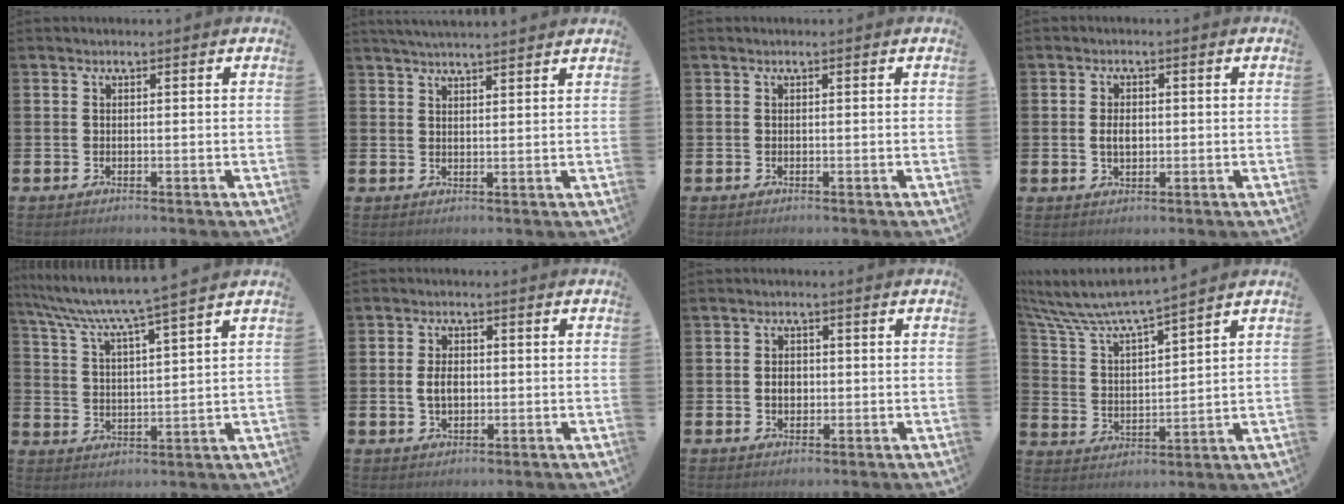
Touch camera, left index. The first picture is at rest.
{"total": 3.4, "force": [3.4, -0.1, 0.5], "torque": [-0.013, -0.011, 0.061]}
{"total": 0.0}
{"total": 2.6, "force": [0.1, 1.7, 2.0], "torque": [-0.017, -0.002, -0.005]}
{"total": 6.6, "force": [6.1, -0.7, 2.4], "torque": [-0.072, -0.043, 0.103]}
{"total": 3.3, "force": [0.0, 2.2, 2.5], "torque": [-0.035, 0.003, -0.005]}
{"total": 2.3, "force": [-0.1, 1.8, 1.5], "torque": [-0.006, -0.001, -0.009]}
{"total": 6.5, "force": [6.1, 0.5, 2.0], "torque": [-0.072, -0.048, 0.100]}